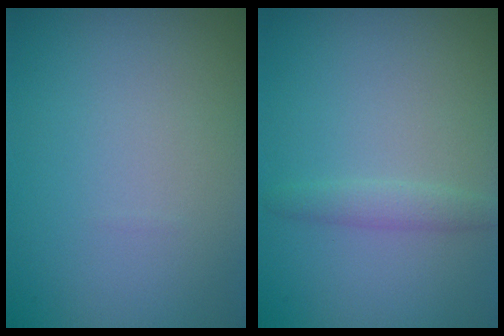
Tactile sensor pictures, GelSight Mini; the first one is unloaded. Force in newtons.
{"total": 1.4, "press": 1.4, "slide": 0.1}